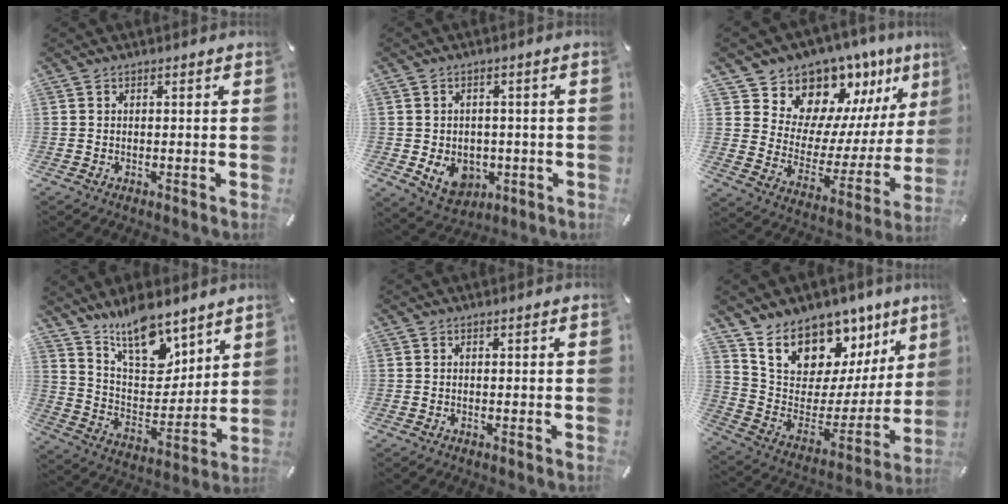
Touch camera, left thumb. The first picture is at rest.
{"total": 7.3, "force": [-1.8, 6.3, 3.3], "torque": [-0.045, 0.005, -0.032]}
{"total": 12.9, "force": [11.2, 6.4, 0.4], "torque": [-0.002, -0.134, 0.194]}
{"total": 14.7, "force": [12.1, 6.3, 5.6], "torque": [-0.106, -0.083, 0.224]}
{"total": 0.0}
{"total": 13.9, "force": [11.8, 7.1, 1.9], "torque": [-0.040, -0.120, 0.210]}